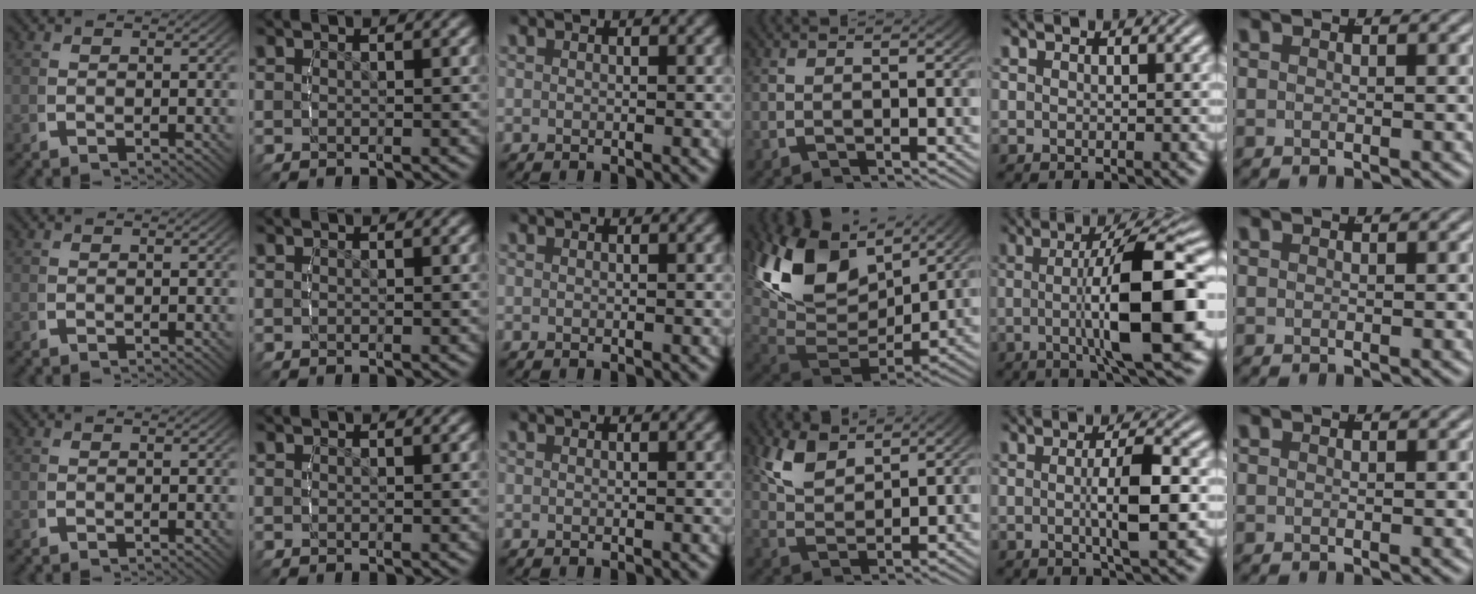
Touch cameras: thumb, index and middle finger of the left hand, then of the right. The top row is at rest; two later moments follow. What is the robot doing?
{"motion": "lift_and_place", "object": "bottle cap"}